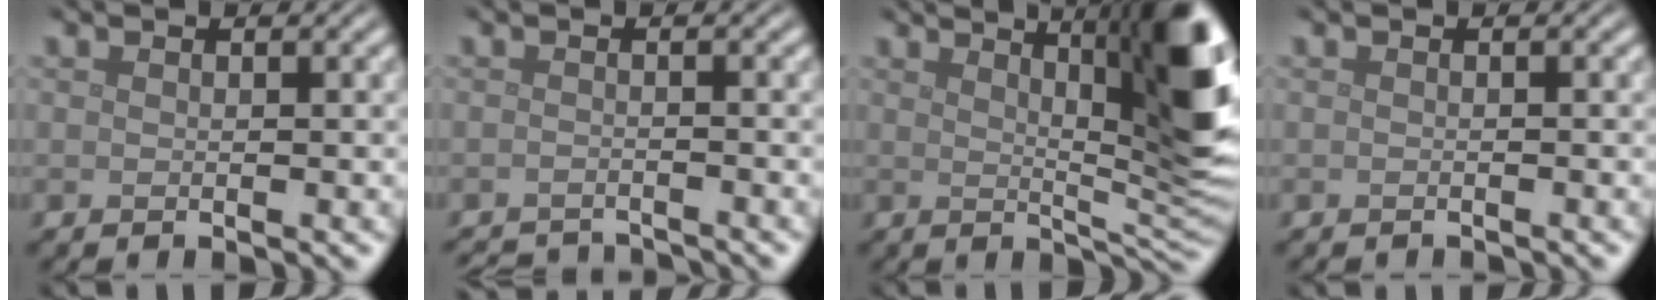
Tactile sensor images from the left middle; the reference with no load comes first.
{"total": 4.0, "force": [-3.9, 0.4, 0.8], "torque": [-0.015, -0.004, -0.061]}
{"total": 12.5, "force": [4.4, 3.5, 11.1], "torque": [-0.118, 0.015, 0.058]}
{"total": 0.8, "force": [-0.8, 0.0, 0.0], "torque": [0.002, -0.003, -0.014]}